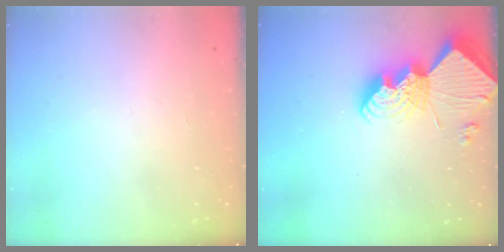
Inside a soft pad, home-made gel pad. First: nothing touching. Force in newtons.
{"total": 13.3, "press": 13.3, "slide": 1.2}